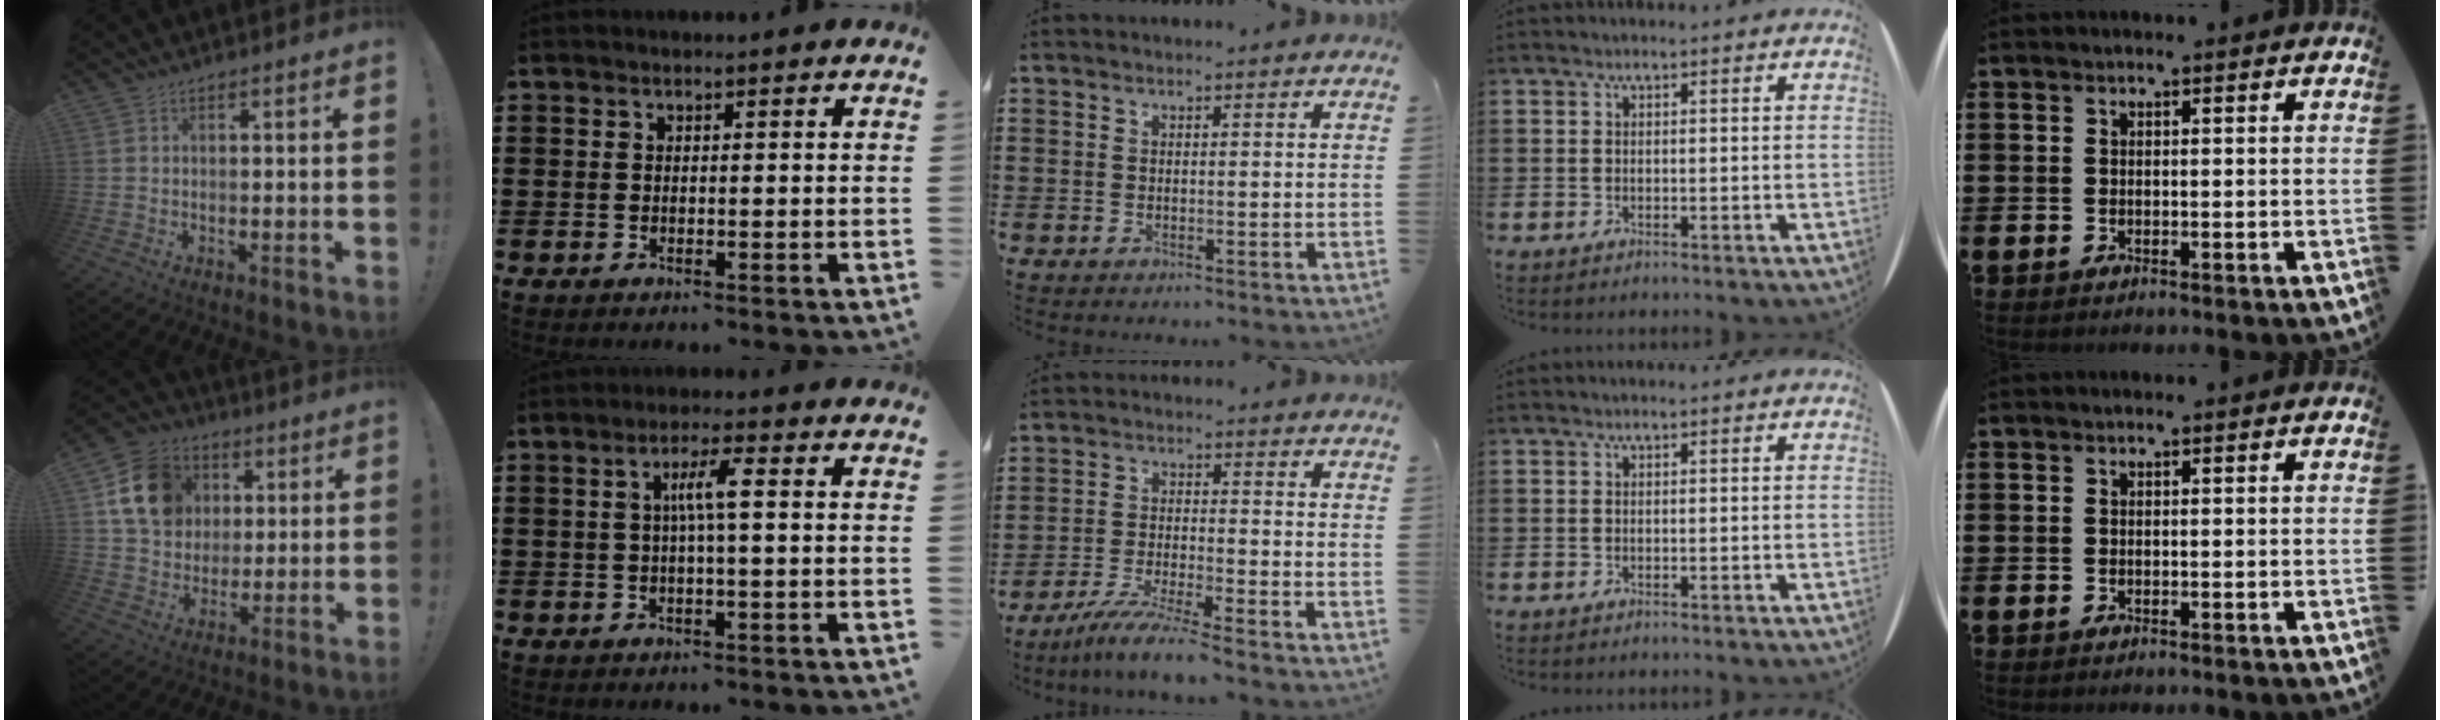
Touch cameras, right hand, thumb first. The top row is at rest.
{"thumb": {"total": 15.9, "force": [5.0, 12.9, 7.7], "torque": [-0.104, -0.006, 0.104]}, "index": {"total": 4.3, "force": [0.3, 0.3, 4.3], "torque": [-0.081, 0.002, 0.000]}, "middle": {"total": 5.7, "force": [-5.0, -0.6, 2.8], "torque": [-0.065, -0.021, -0.096]}}